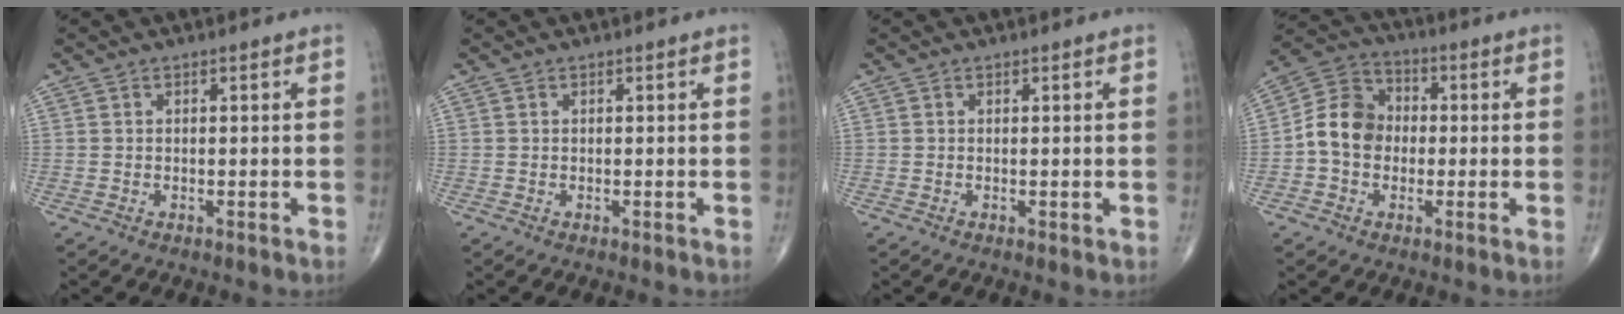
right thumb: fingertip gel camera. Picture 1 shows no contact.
{"total": 0.0}
{"total": 0.6, "force": [-0.1, 0.3, 0.5], "torque": [-0.009, -0.003, -0.002]}
{"total": 9.7, "force": [-0.8, 8.0, 5.4], "torque": [-0.085, 0.035, -0.029]}